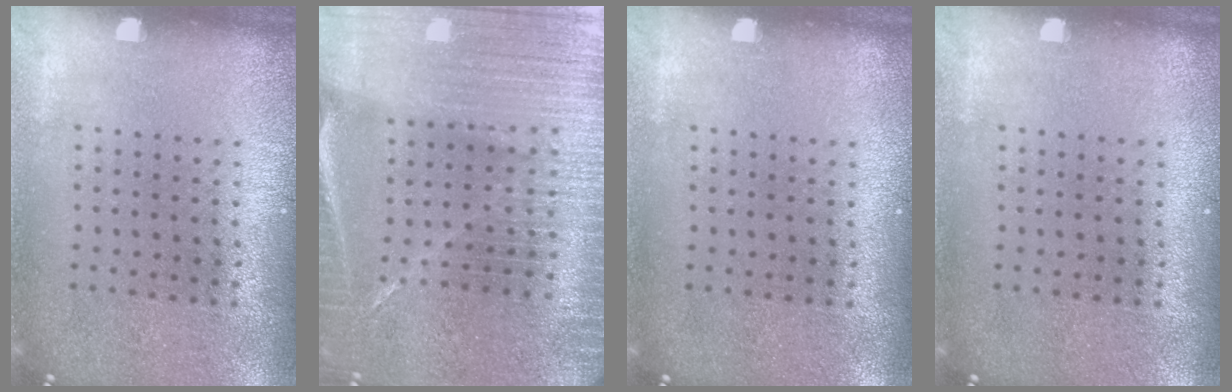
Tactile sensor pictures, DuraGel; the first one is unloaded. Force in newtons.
{"total": 4.8, "press": 4.4, "slide": 1.9}
{"total": 0.0}
{"total": 0.0}